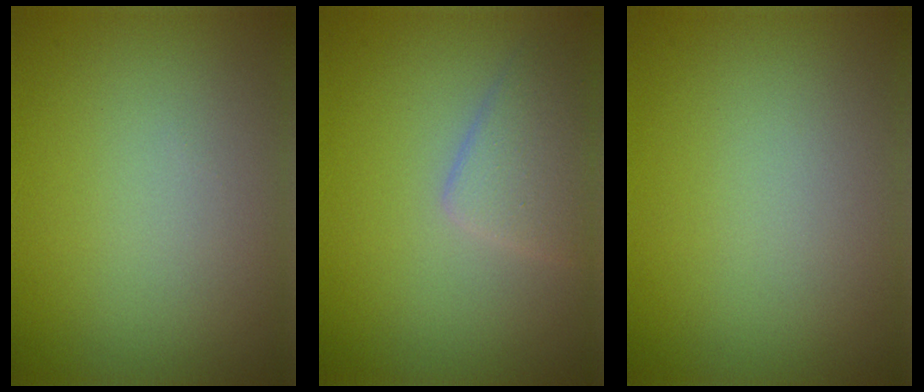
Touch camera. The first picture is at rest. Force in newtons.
{"total": 2.8, "press": 2.8, "slide": 0.1}
{"total": 0.0}